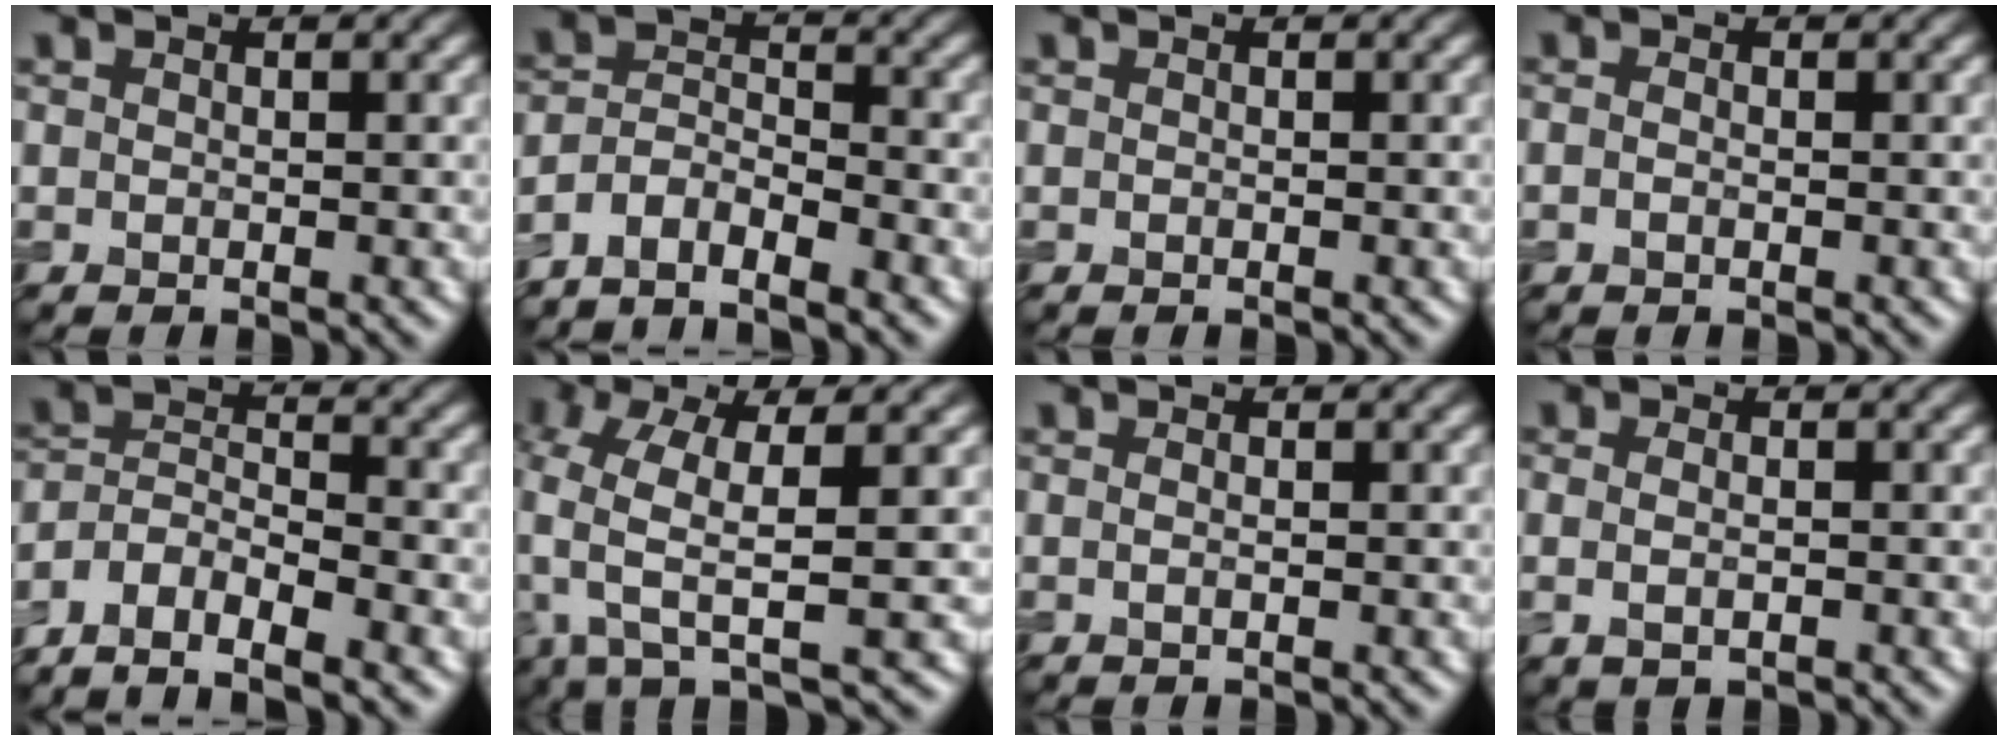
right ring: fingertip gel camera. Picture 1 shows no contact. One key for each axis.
{"total": 3.6, "fx": -3.1, "fy": 1.0, "fz": 1.5, "tx": -0.028, "ty": 0.003, "tz": -0.068}
{"total": 0.0}
{"total": 0.7, "fx": -0.3, "fy": 0.3, "fz": 0.5, "tx": -0.015, "ty": -0.003, "tz": -0.007}
{"total": 6.1, "fx": -4.9, "fy": 2.0, "fz": 3.1, "tx": -0.052, "ty": -0.002, "tz": -0.098}
{"total": 7.7, "fx": -0.5, "fy": 2.9, "fz": 7.1, "tx": -0.164, "ty": -0.010, "tz": -0.019}
{"total": 0.5, "fx": -0.1, "fy": 0.1, "fz": 0.5, "tx": -0.012, "ty": -0.005, "tz": -0.003}
{"total": 1.6, "fx": -0.3, "fy": 0.9, "fz": 1.4, "tx": -0.030, "ty": -0.004, "tz": -0.002}